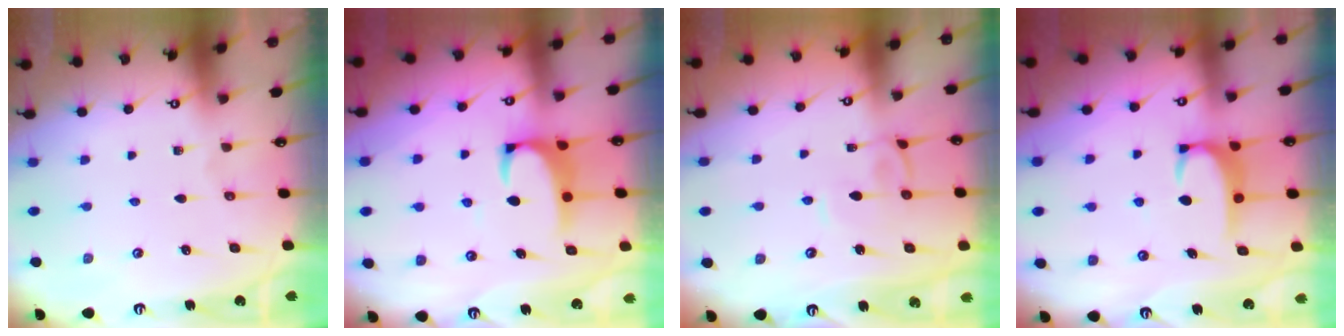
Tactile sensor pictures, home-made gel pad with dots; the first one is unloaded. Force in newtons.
{"total": 2.2, "press": 2.0, "slide": 0.9}
{"total": 2.1, "press": 2.0, "slide": 0.4}
{"total": 3.0, "press": 3.0, "slide": 0.5}